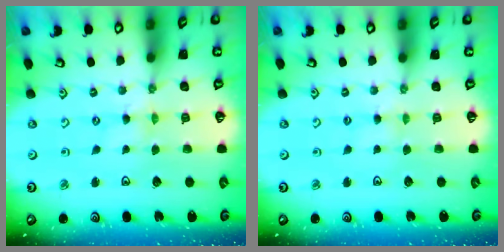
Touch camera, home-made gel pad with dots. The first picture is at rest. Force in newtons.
{"total": 2.9, "press": 2.9, "slide": 0.3}